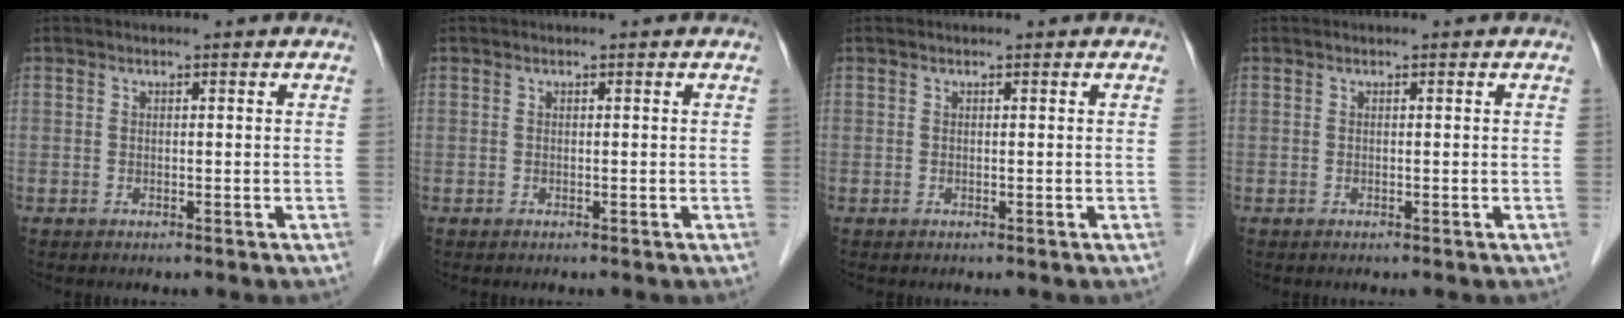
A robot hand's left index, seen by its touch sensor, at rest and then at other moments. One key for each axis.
{"total": 0.0}
{"total": 0.0}
{"total": 0.0}